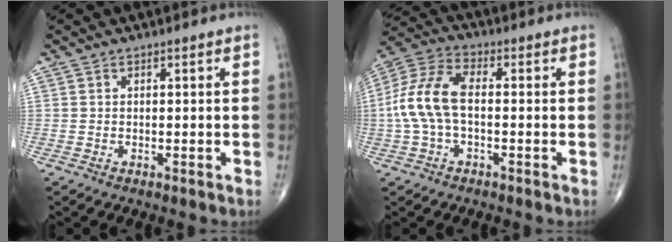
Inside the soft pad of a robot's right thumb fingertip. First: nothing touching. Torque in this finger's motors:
{"motor_torque": [0.24, 0.17, 1.20, -0.15, 0.42]}